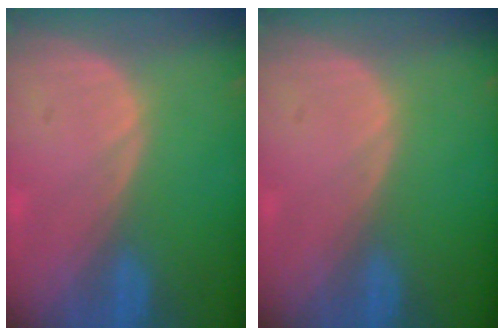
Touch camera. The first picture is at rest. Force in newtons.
{"total": 0.0}